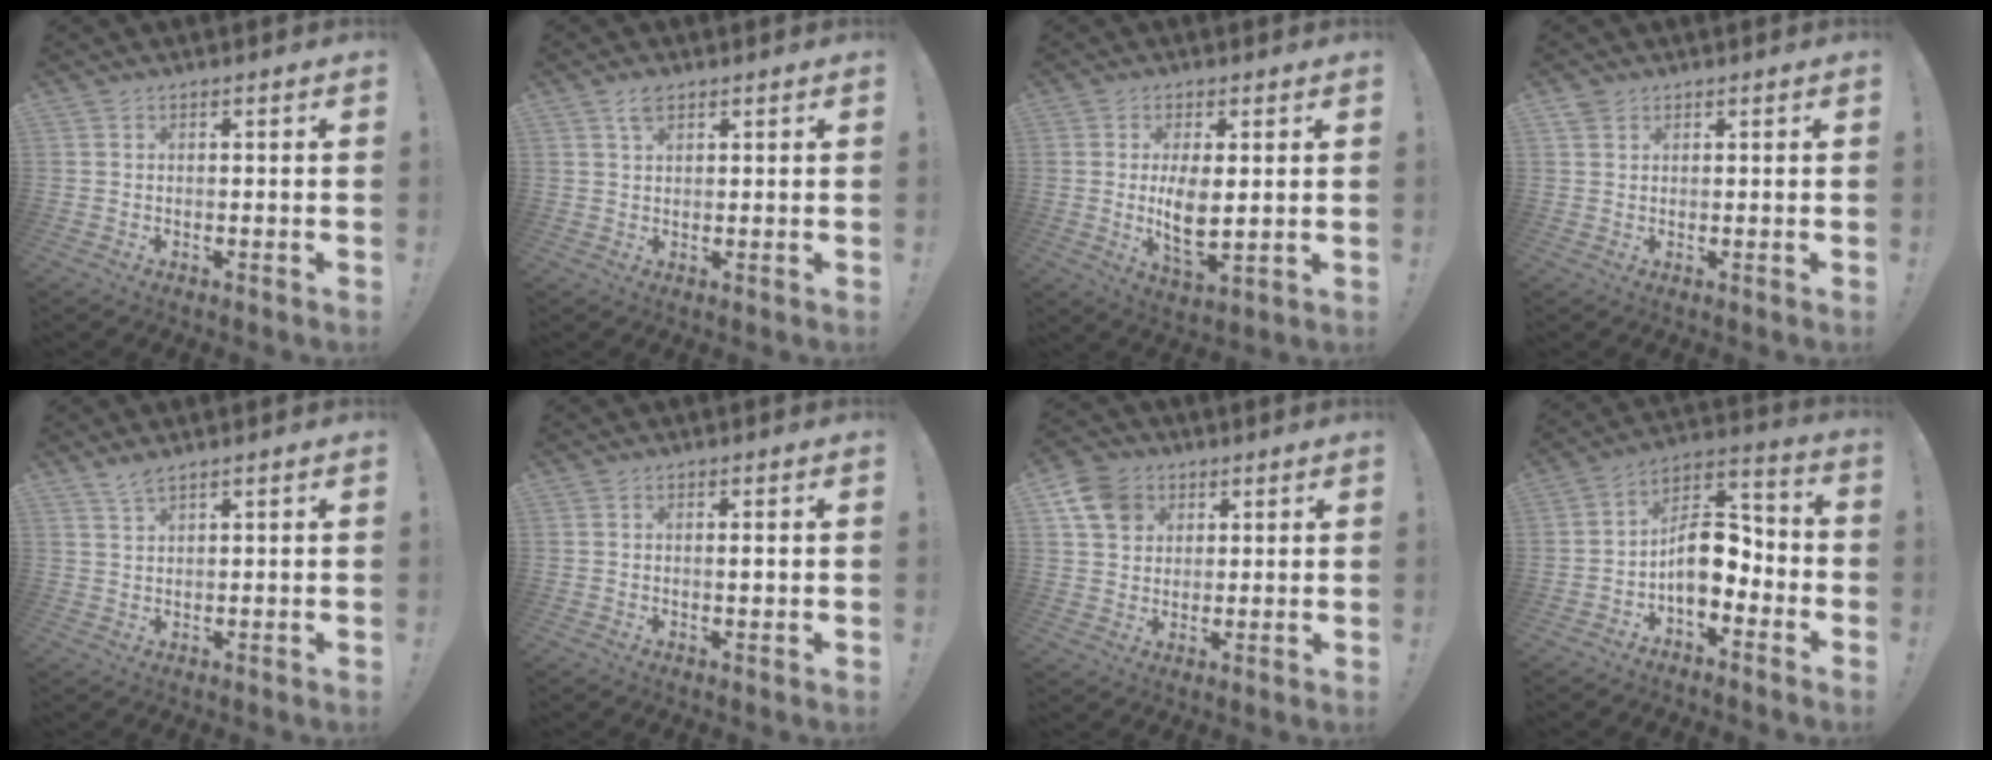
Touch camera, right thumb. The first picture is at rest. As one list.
[{"total": 3.2, "force": [1.9, 1.4, 2.2], "torque": [-0.037, -0.002, 0.034]}, {"total": 8.2, "force": [1.0, 3.8, 7.2], "torque": [-0.124, -0.019, 0.019]}, {"total": 1.5, "force": [1.2, 0.9, 0.2], "torque": [-0.004, -0.004, 0.024]}, {"total": 2.8, "force": [2.3, 0.3, 1.6], "torque": [-0.034, -0.011, 0.042]}, {"total": 1.1, "force": [0.1, 0.2, 1.1], "torque": [-0.008, -0.005, -0.003]}, {"total": 11.4, "force": [5.0, 9.2, 4.6], "torque": [-0.072, -0.018, 0.103]}, {"total": 12.6, "force": [-3.3, 7.8, 9.3], "torque": [-0.150, 0.022, -0.052]}]